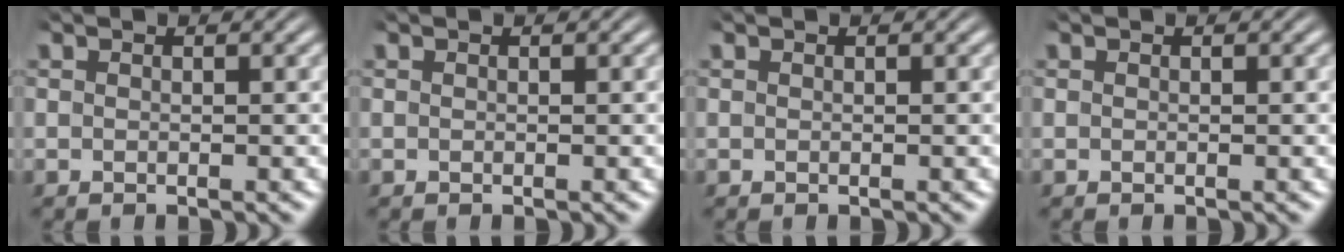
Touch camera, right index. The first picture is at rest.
{"total": 0.0}
{"total": 0.0}
{"total": 0.0}